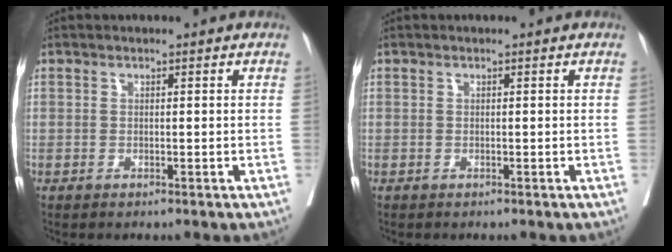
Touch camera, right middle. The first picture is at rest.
{"total": 0.0}